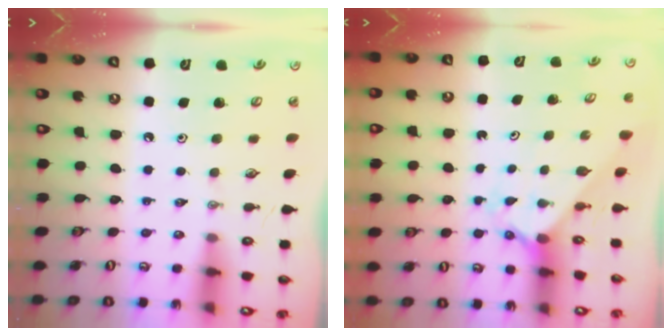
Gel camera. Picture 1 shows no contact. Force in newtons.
{"total": 1.8, "press": 1.8, "slide": 0.2}